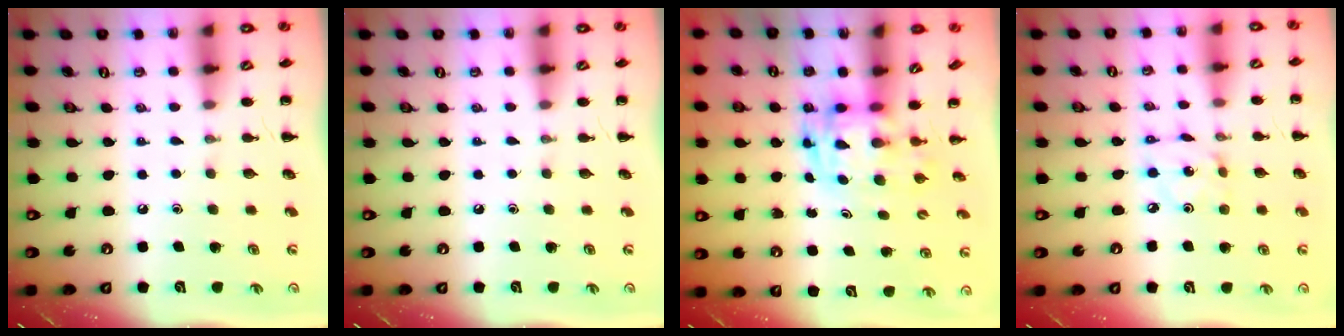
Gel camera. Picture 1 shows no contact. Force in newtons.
{"total": 0.0}
{"total": 2.9, "press": 2.9, "slide": 0.6}
{"total": 2.4, "press": 2.4, "slide": 0.4}